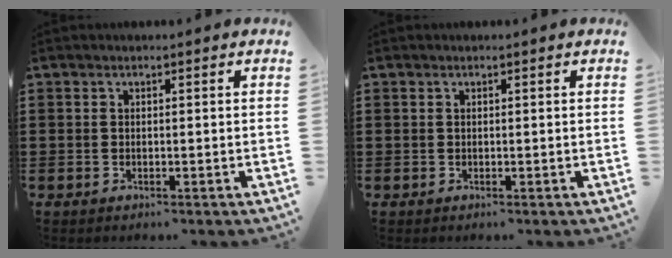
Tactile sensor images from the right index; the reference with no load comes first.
{"total": 0.0}